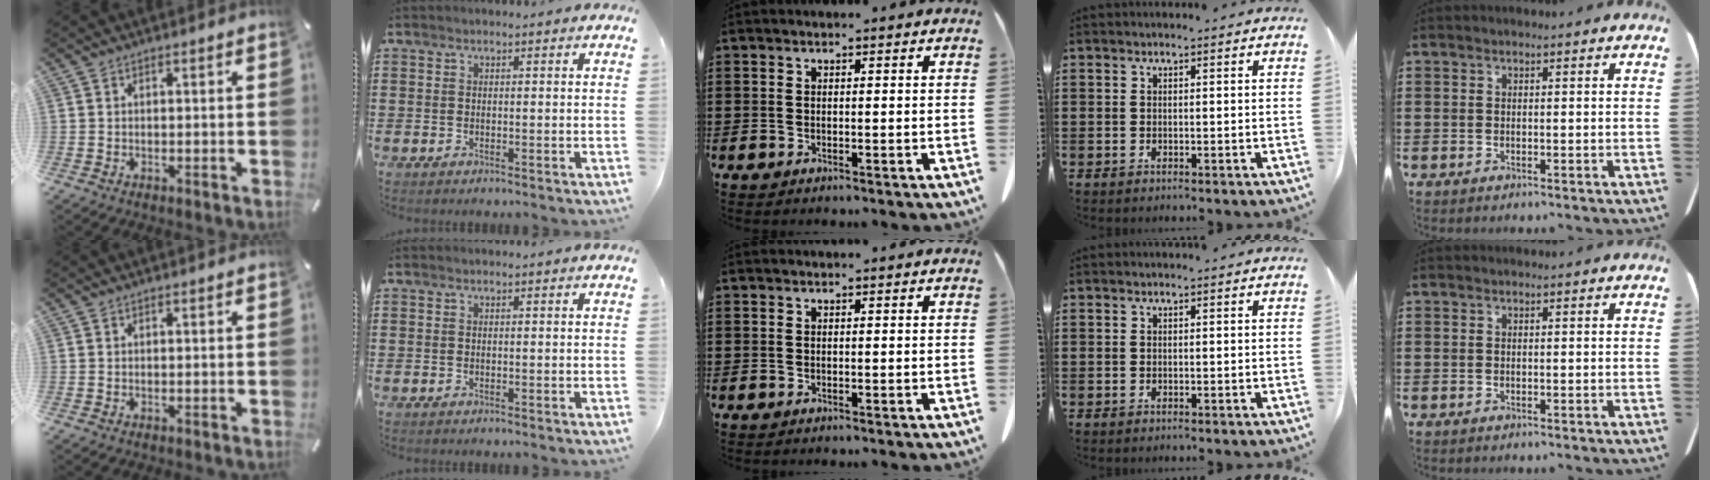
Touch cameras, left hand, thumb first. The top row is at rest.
{}